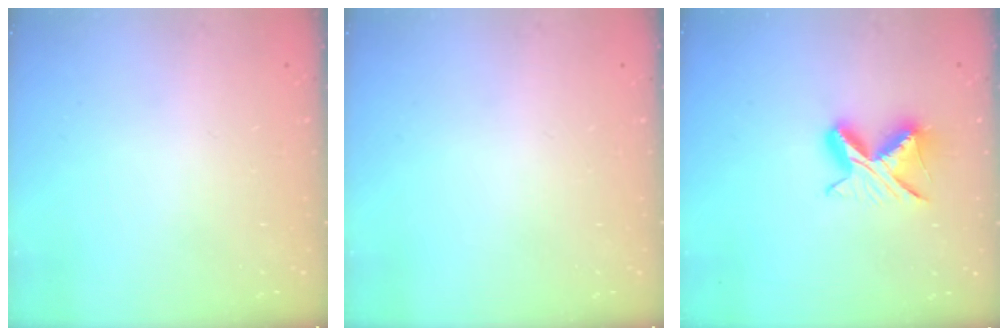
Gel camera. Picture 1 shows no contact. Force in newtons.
{"total": 0.0}
{"total": 8.6, "press": 8.5, "slide": 1.3}